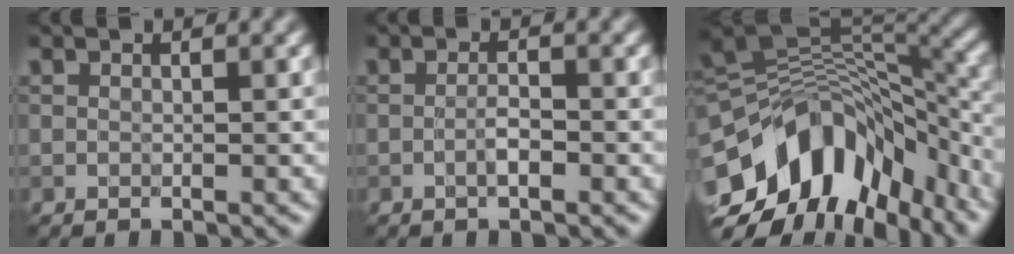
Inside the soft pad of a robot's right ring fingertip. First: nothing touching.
{"total": 1.4, "force": [-0.5, 0.3, 1.2], "torque": [-0.024, 0.001, -0.011]}
{"total": 13.9, "force": [-5.6, 8.7, 9.3], "torque": [-0.176, 0.003, -0.088]}